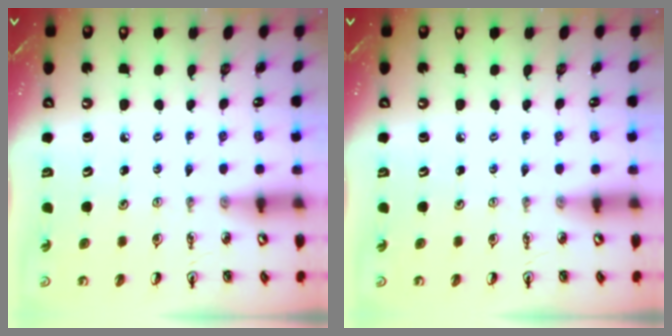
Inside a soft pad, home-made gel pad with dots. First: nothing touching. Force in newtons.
{"total": 0.0}